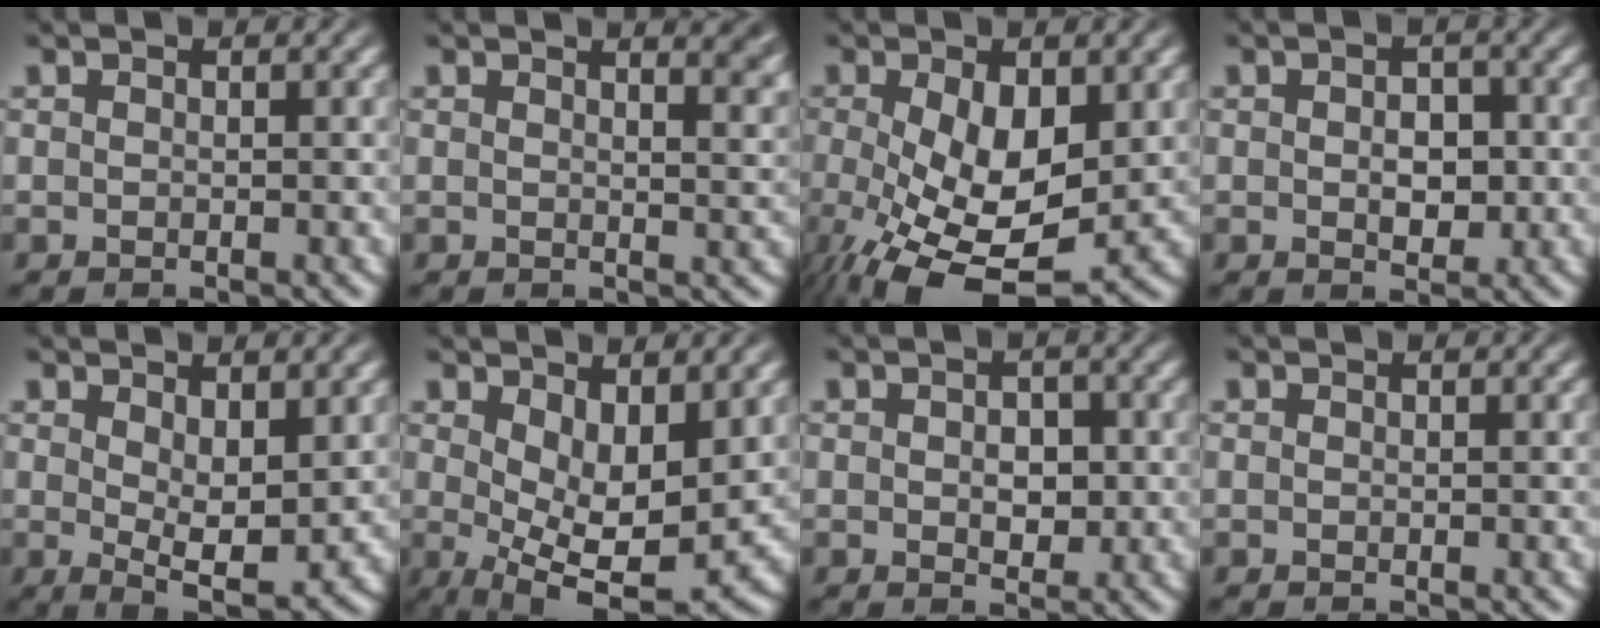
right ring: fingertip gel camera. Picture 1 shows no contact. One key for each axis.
{"total": 3.7, "fx": 2.6, "fy": 0.8, "fz": 2.6, "tx": -0.011, "ty": 0.004, "tz": 0.033}
{"total": 9.4, "fx": -2.8, "fy": 5.0, "fz": 7.4, "tx": -0.134, "ty": -0.049, "tz": -0.017}
{"total": 2.5, "fx": 0.0, "fy": 1.5, "fz": 2.0, "tx": -0.016, "ty": -0.006, "tz": 0.003}
{"total": 3.7, "fx": 0.4, "fy": 0.9, "fz": 3.6, "tx": -0.048, "ty": -0.026, "tz": 0.018}
{"total": 7.2, "fx": -1.3, "fy": 3.2, "fz": 6.3, "tx": -0.099, "ty": -0.044, "tz": -0.001}
{"total": 2.2, "fx": 0.1, "fy": 1.3, "fz": 1.7, "tx": -0.014, "ty": -0.008, "tz": 0.007}
{"total": 0.0}